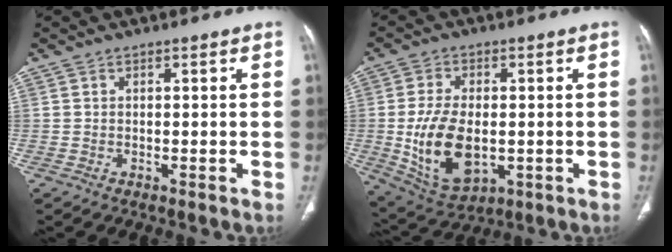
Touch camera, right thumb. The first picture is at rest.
{"total": 13.7, "force": [-1.6, 7.9, 11.0], "torque": [-0.202, -0.007, -0.011]}